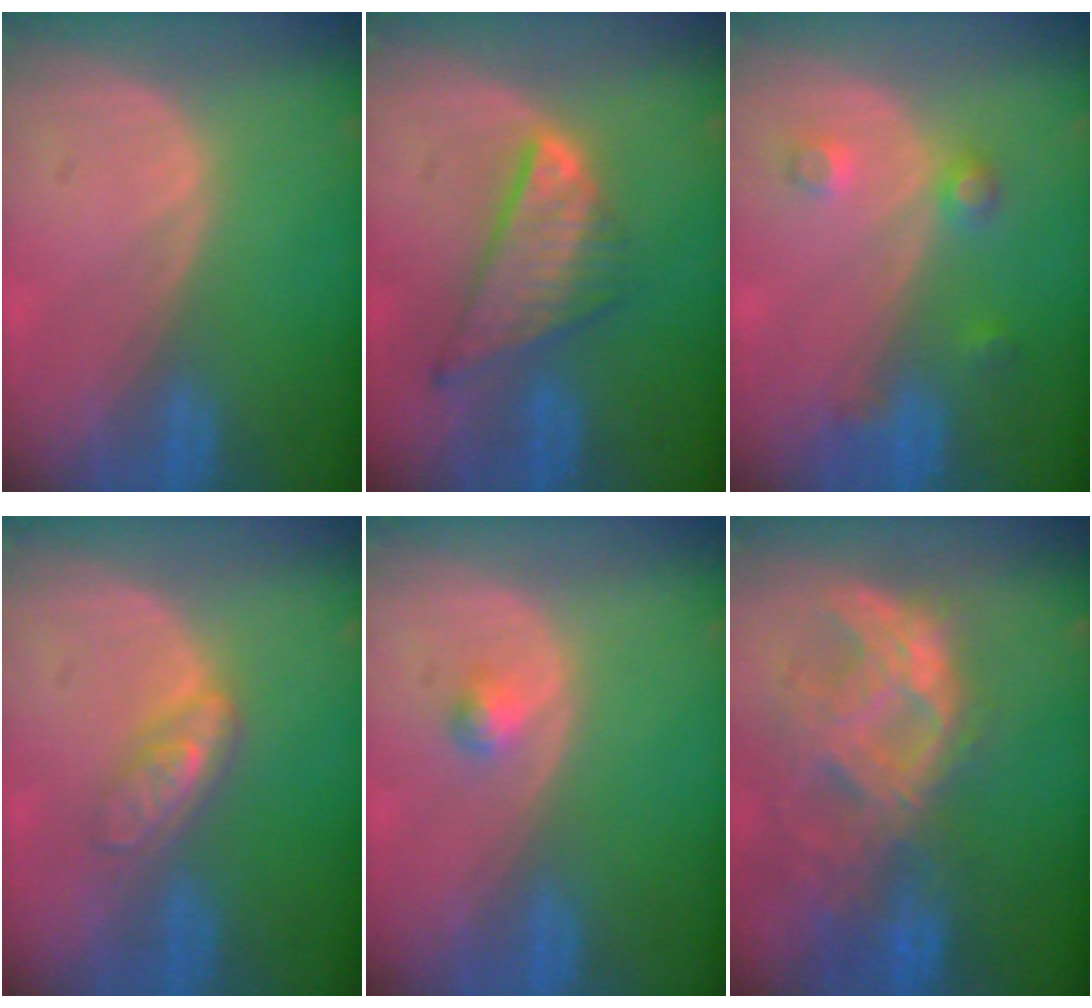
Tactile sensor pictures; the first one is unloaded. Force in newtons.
{"total": 8.3, "press": 7.1, "slide": 4.4}
{"total": 3.6, "press": 3.3, "slide": 1.3}
{"total": 4.5, "press": 4.1, "slide": 1.8}
{"total": 1.5, "press": 1.5, "slide": 0.3}
{"total": 10.8, "press": 9.3, "slide": 5.4}